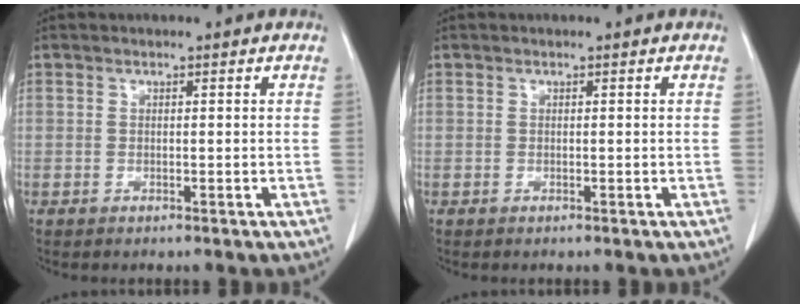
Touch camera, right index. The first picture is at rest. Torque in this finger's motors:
{"motor_torque": [0.00, 0.00, 0.00, 0.00]}